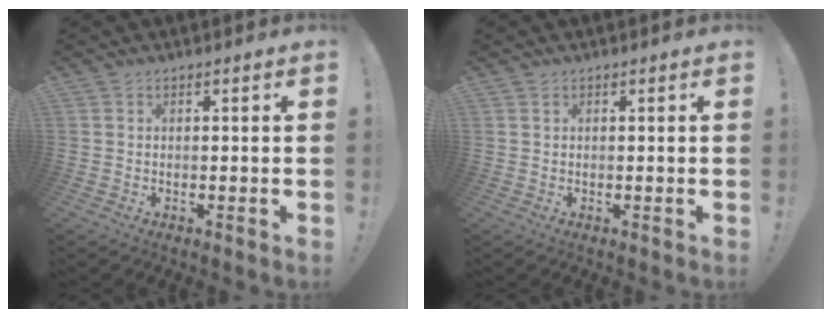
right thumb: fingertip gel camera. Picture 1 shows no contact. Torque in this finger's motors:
{"motor_torque": [0.03, 0.05, -0.38, 0.02, -0.08]}